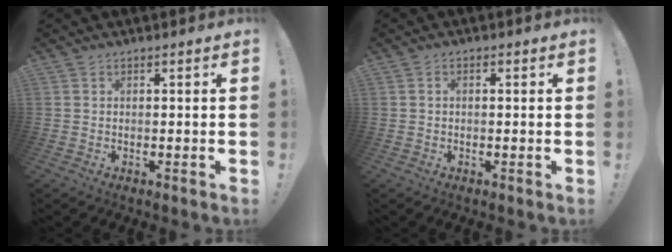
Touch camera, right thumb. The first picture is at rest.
{"total": 0.9, "force": [-0.3, 0.4, 0.8], "torque": [-0.022, 0.006, -0.003]}